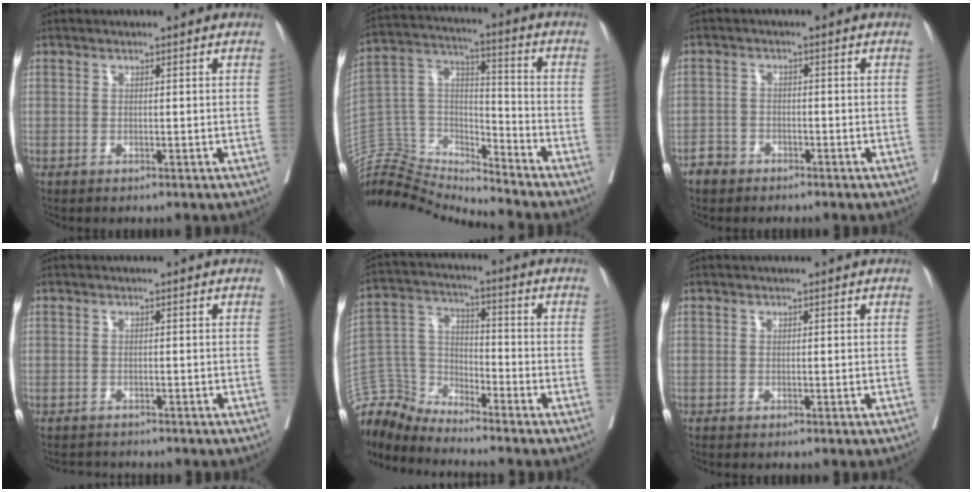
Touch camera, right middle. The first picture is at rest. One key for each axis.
{"total": 14.6, "fx": -14.6, "fy": -0.1, "fz": 0.0, "tx": 0.007, "ty": 0.059, "tz": -0.274}
{"total": 2.5, "fx": -1.9, "fy": 1.7, "fz": 0.3, "tx": -0.009, "ty": 0.007, "tz": -0.033}
{"total": 1.7, "fx": -1.7, "fy": -0.1, "fz": -0.1, "tx": 0.003, "ty": -0.010, "tz": -0.028}
{"total": 8.5, "fx": -8.4, "fy": 0.4, "fz": -1.0, "tx": 0.016, "ty": 0.034, "tz": -0.167}
{"total": 0.0}